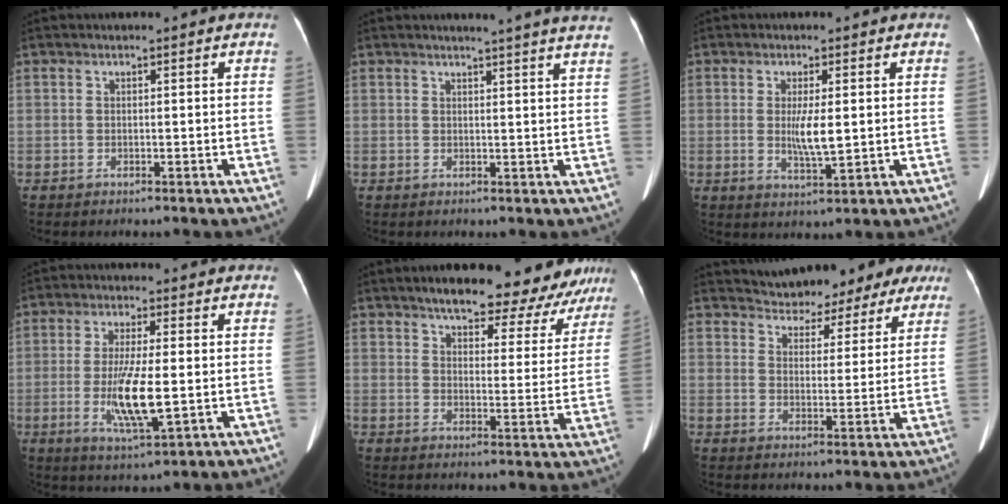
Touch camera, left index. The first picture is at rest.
{"total": 9.6, "force": [8.8, -1.0, 3.9], "torque": [-0.045, -0.045, 0.076]}
{"total": 4.3, "force": [-0.2, 0.7, 4.2], "torque": [-0.077, -0.026, -0.004]}
{"total": 8.6, "force": [-1.8, 1.3, 8.3], "torque": [-0.161, -0.037, -0.033]}
{"total": 17.8, "force": [15.3, 5.6, 7.0], "torque": [-0.072, -0.015, 0.182]}
{"total": 14.6, "force": [13.1, 5.1, 4.0], "torque": [-0.041, 0.000, 0.155]}